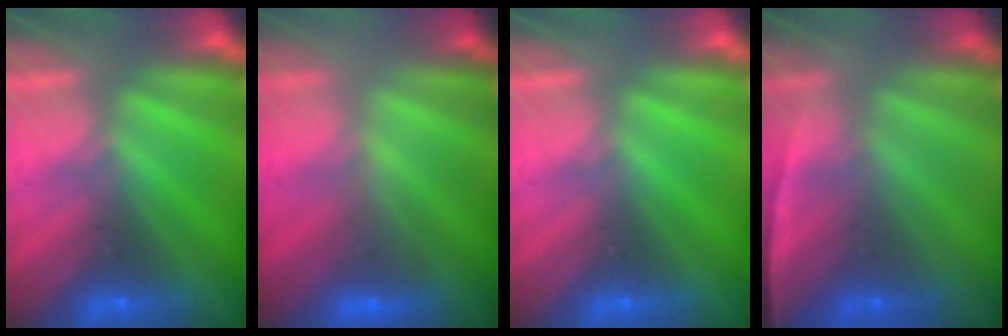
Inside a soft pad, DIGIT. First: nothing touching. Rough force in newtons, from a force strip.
{"total": 2.2}
{"total": 0.0}
{"total": 1.6}